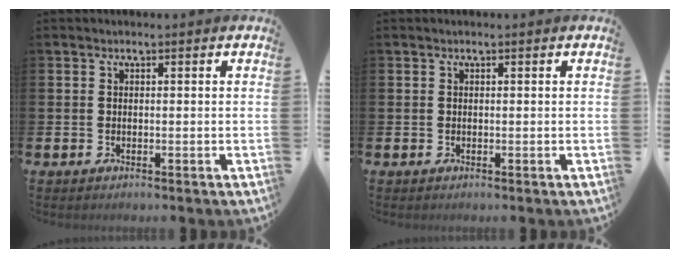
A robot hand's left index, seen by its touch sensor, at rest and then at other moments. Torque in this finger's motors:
{"motor_torque": [-1.08, -1.05, -1.05, -0.07]}